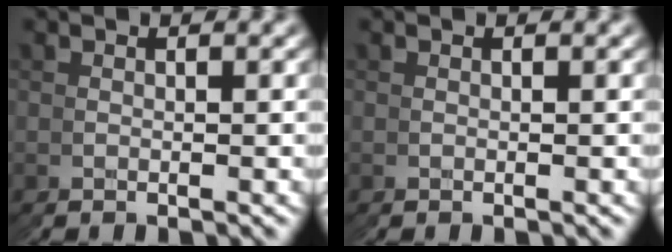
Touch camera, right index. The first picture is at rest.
{"total": 0.0}